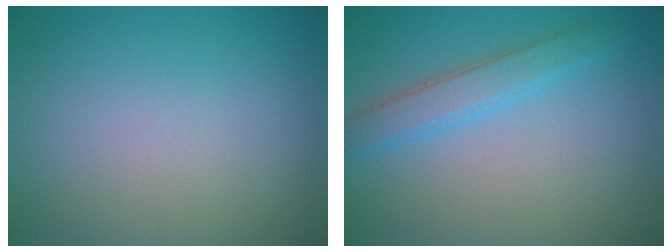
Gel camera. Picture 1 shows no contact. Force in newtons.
{"total": 2.8, "press": 2.8, "slide": 0.1}